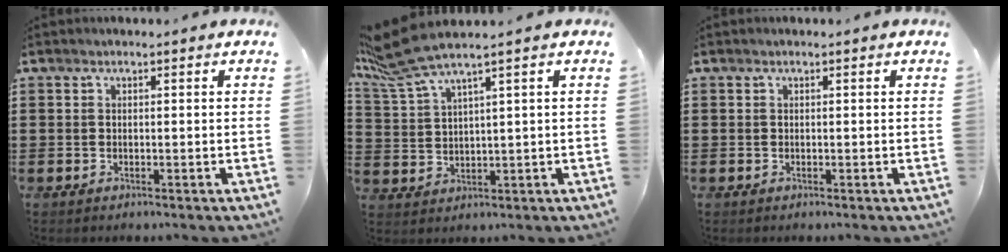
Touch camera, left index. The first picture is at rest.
{"total": 7.2, "force": [5.2, 0.8, 4.9], "torque": [-0.135, -0.020, 0.088]}
{"total": 0.0}